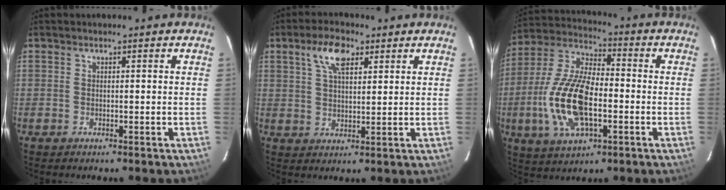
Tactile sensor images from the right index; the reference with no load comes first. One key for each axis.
{"total": 6.6, "fx": 3.4, "fy": 2.9, "fz": 4.9, "tx": -0.091, "ty": 0.015, "tz": 0.061}
{"total": 17.8, "fx": -3.8, "fy": 8.1, "fz": 15.4, "tx": -0.328, "ty": -0.003, "tz": -0.073}